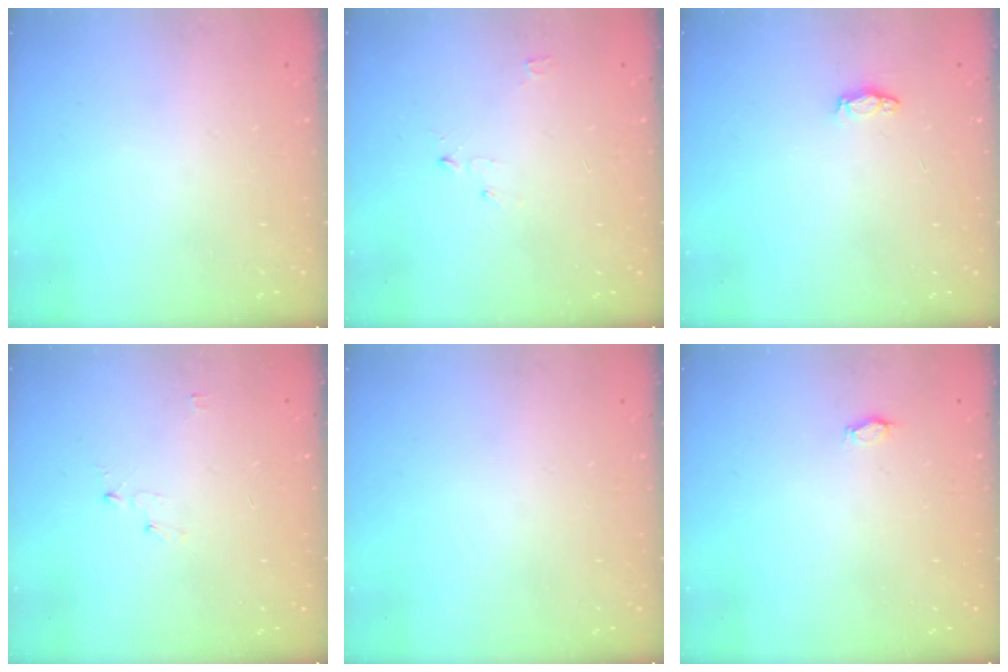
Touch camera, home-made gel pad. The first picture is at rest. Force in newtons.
{"total": 2.7, "press": 2.6, "slide": 0.3}
{"total": 3.0, "press": 2.9, "slide": 0.4}
{"total": 2.8, "press": 2.8, "slide": 0.3}
{"total": 0.0}
{"total": 2.7, "press": 2.4, "slide": 1.1}